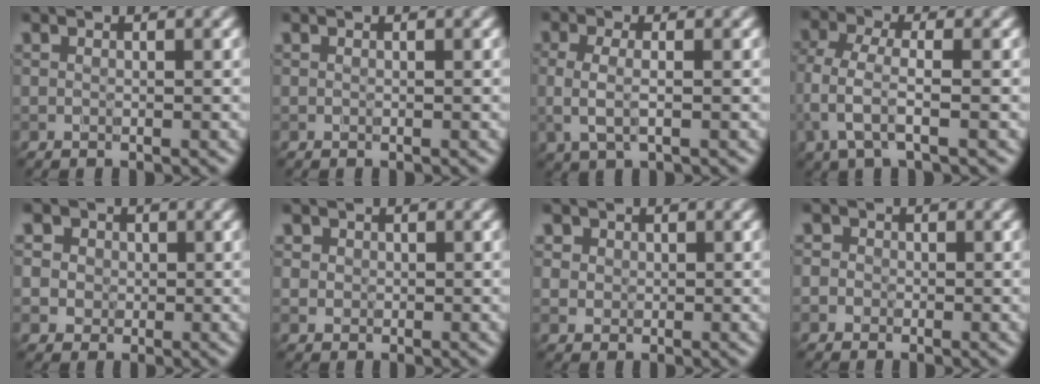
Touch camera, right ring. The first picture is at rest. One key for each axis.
{"total": 0.0}
{"total": 1.9, "fx": -0.2, "fy": 0.6, "fz": 1.7, "tx": -0.037, "ty": -0.010, "tz": -0.004}
{"total": 2.9, "fx": -1.1, "fy": 0.9, "fz": 2.5, "tx": -0.060, "ty": -0.001, "tz": -0.027}
{"total": 5.3, "fx": 2.1, "fy": 4.5, "fz": 1.9, "tx": -0.012, "ty": 0.024, "tz": 0.007}
{"total": 1.4, "fx": 0.4, "fy": 1.3, "fz": 0.3, "tx": 0.004, "ty": 0.005, "tz": 0.005}
{"total": 2.2, "fx": 1.0, "fy": 1.9, "fz": 0.6, "tx": -0.009, "ty": 0.005, "tz": 0.018}
{"total": 1.9, "fx": 0.1, "fy": 1.8, "fz": 0.3, "tx": 0.027, "ty": 0.009, "tz": -0.026}